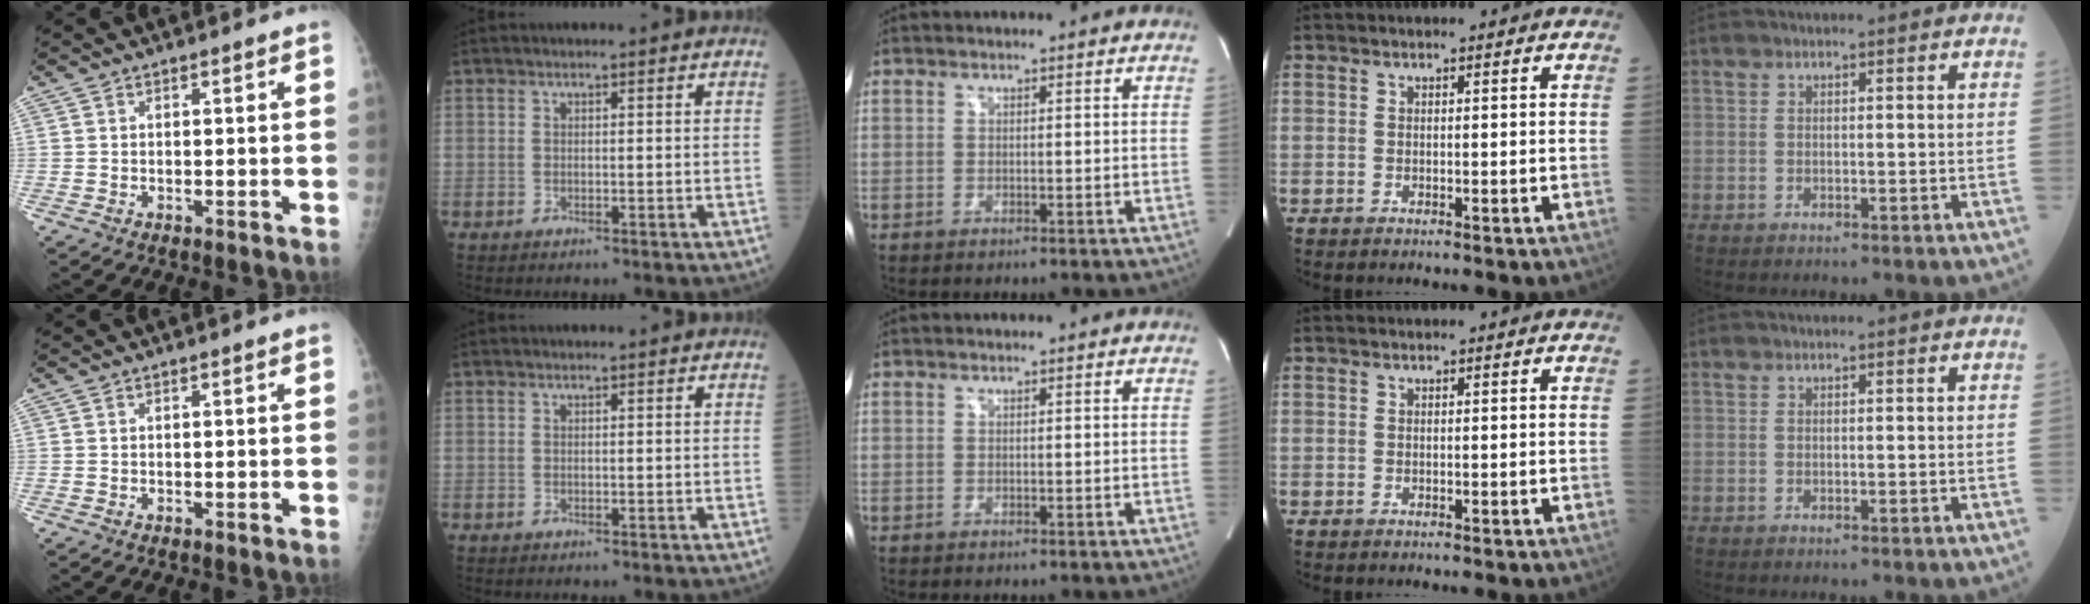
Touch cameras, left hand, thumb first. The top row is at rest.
{}